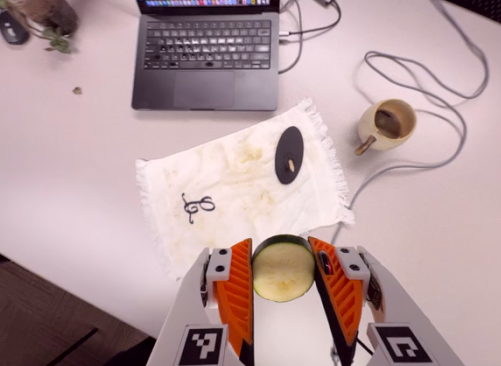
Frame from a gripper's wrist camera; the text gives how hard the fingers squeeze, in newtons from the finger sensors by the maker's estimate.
{"total": 9.0, "left": 8.7, "right": 9.4}